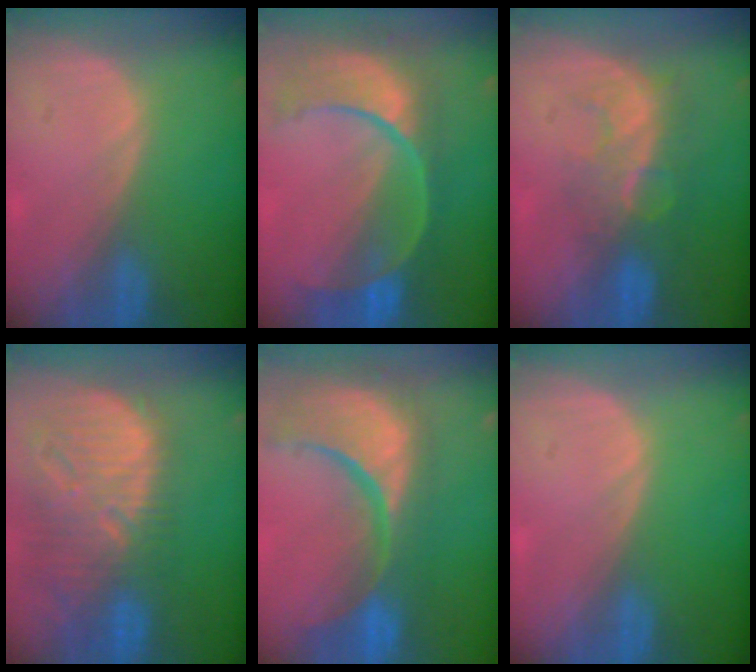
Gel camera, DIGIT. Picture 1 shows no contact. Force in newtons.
{"total": 11.1, "press": 9.4, "slide": 6.0}
{"total": 8.1, "press": 7.1, "slide": 3.8}
{"total": 13.3, "press": 11.5, "slide": 6.7}
{"total": 15.4, "press": 12.1, "slide": 9.6}
{"total": 0.0}